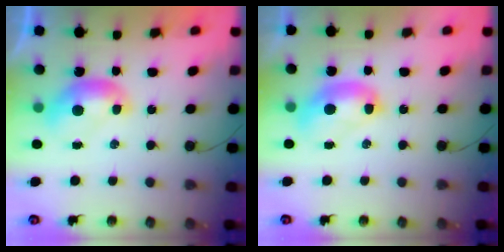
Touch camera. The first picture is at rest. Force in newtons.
{"total": 2.7, "press": 2.7, "slide": 0.1}